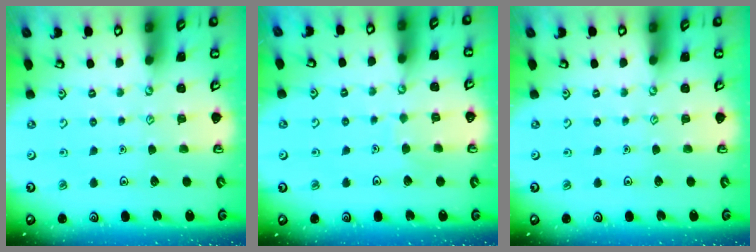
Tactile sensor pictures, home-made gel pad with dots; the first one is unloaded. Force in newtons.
{"total": 3.7, "press": 3.7, "slide": 0.4}
{"total": 0.0}